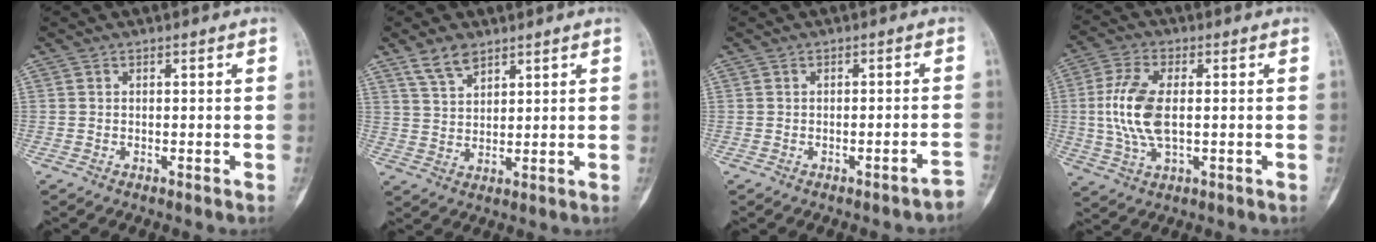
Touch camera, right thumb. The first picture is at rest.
{"total": 5.4, "force": [4.0, 2.6, 2.5], "torque": [-0.035, -0.020, 0.083]}
{"total": 2.2, "force": [-1.8, 0.0, 1.2], "torque": [-0.015, 0.019, -0.019]}
{"total": 11.0, "force": [0.3, 5.5, 9.6], "torque": [-0.210, 0.002, 0.008]}